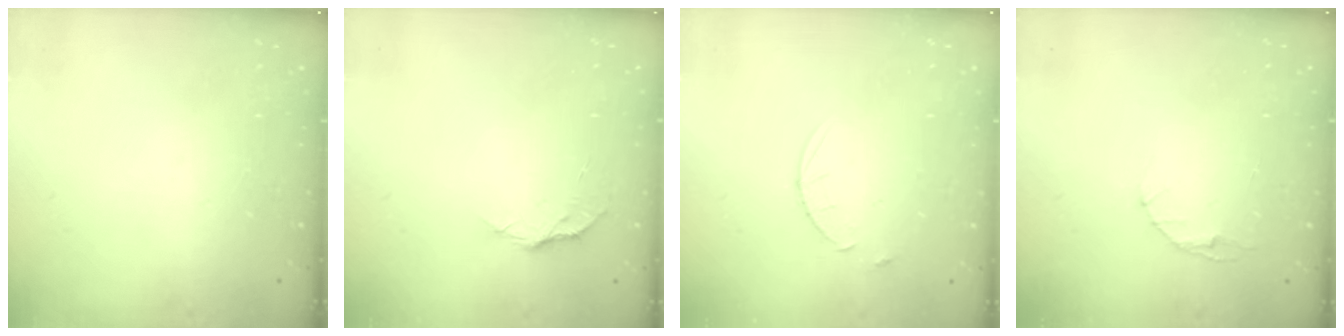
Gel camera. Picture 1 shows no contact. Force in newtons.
{"total": 5.1, "press": 5.1, "slide": 0.2}
{"total": 4.9, "press": 4.9, "slide": 0.6}
{"total": 2.9, "press": 2.9, "slide": 0.4}